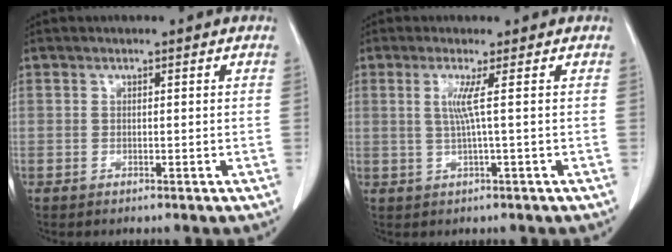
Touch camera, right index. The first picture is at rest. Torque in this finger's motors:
{"motor_torque": [0.22, -0.17, 0.10, 0.05]}